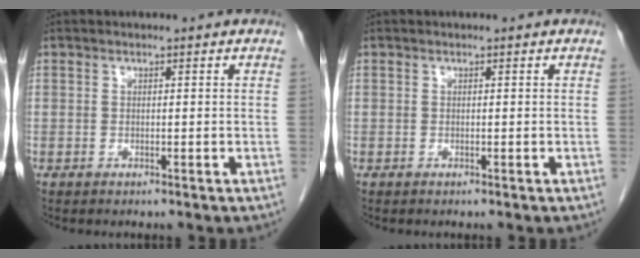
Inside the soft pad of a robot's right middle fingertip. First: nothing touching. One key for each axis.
{"total": 0.0}